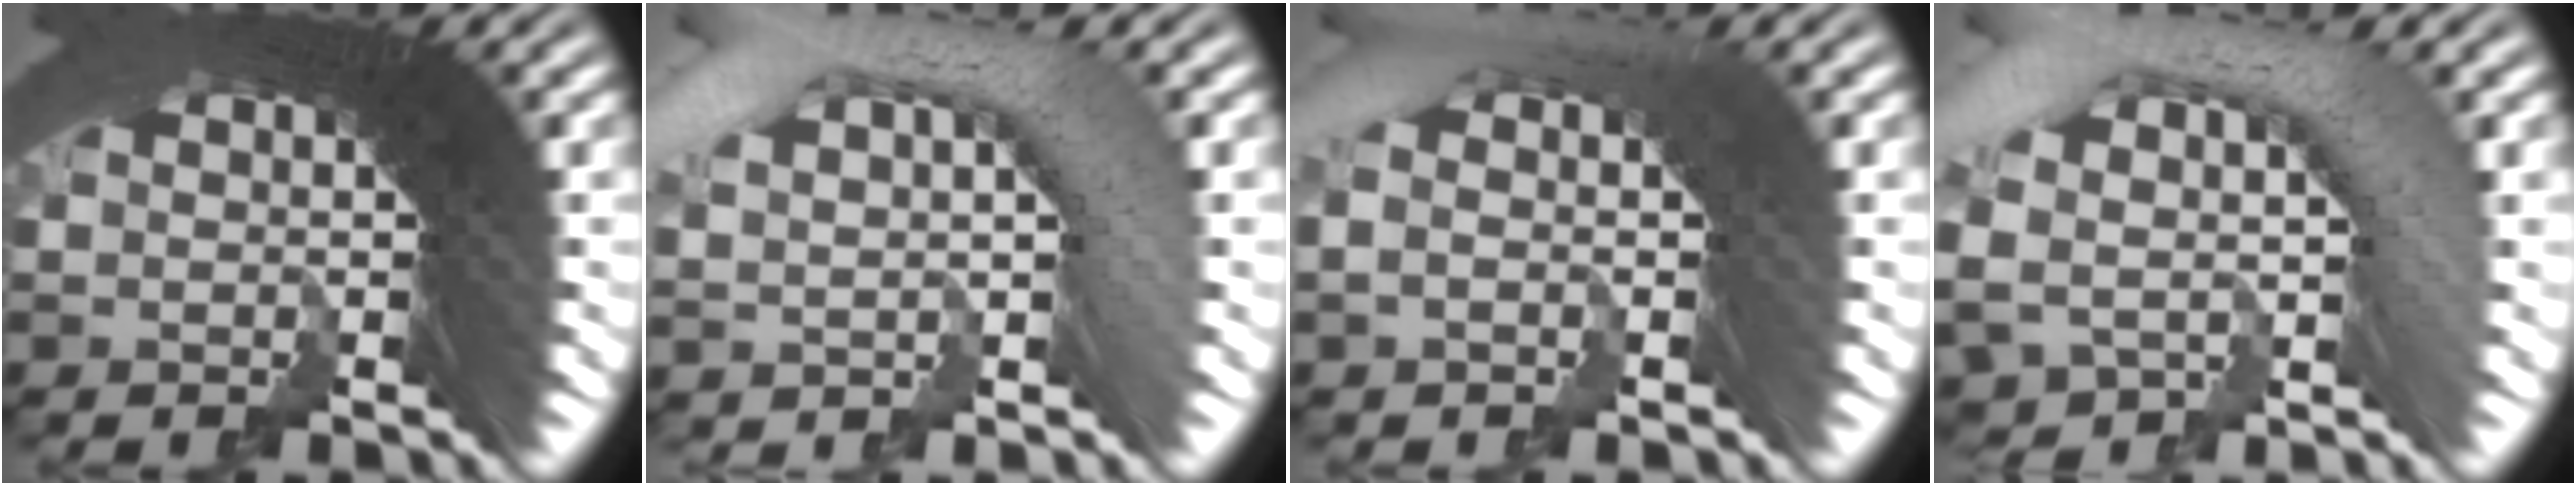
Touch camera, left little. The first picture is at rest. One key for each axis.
{"total": 5.1, "fx": 1.4, "fy": 2.1, "fz": 4.5, "tx": -0.072, "ty": 0.028, "tz": 0.023}
{"total": 1.6, "fx": -0.1, "fy": 0.2, "fz": 1.6, "tx": -0.021, "ty": 0.030, "tz": -0.011}
{"total": 5.1, "fx": 0.7, "fy": 2.6, "fz": 4.3, "tx": -0.080, "ty": 0.015, "tz": 0.015}